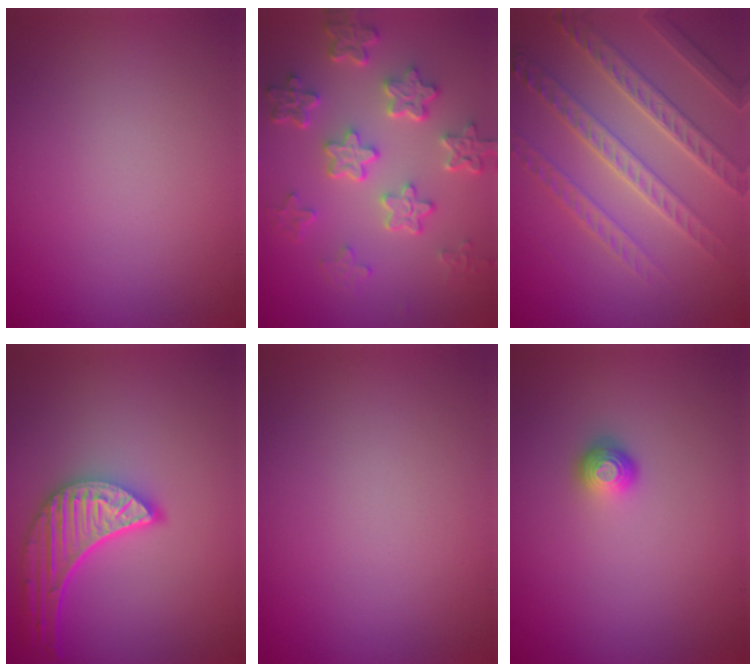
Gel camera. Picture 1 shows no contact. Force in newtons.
{"total": 5.7, "press": 4.4, "slide": 3.7}
{"total": 4.5, "press": 4.4, "slide": 0.9}
{"total": 5.5, "press": 4.4, "slide": 3.3}
{"total": 0.0}
{"total": 1.2, "press": 0.9, "slide": 0.7}